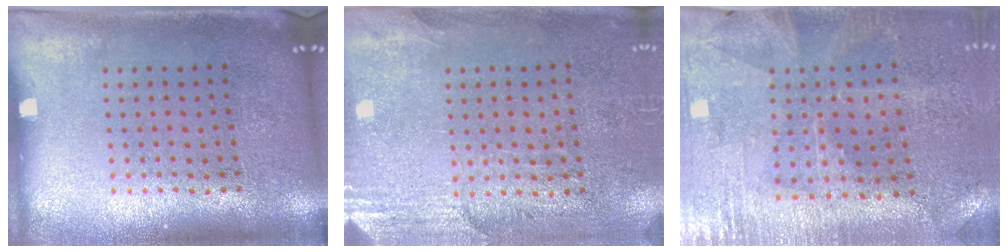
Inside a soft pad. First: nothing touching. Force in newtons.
{"total": 2.8, "press": 2.5, "slide": 1.2}
{"total": 0.7, "press": 0.6, "slide": 0.3}